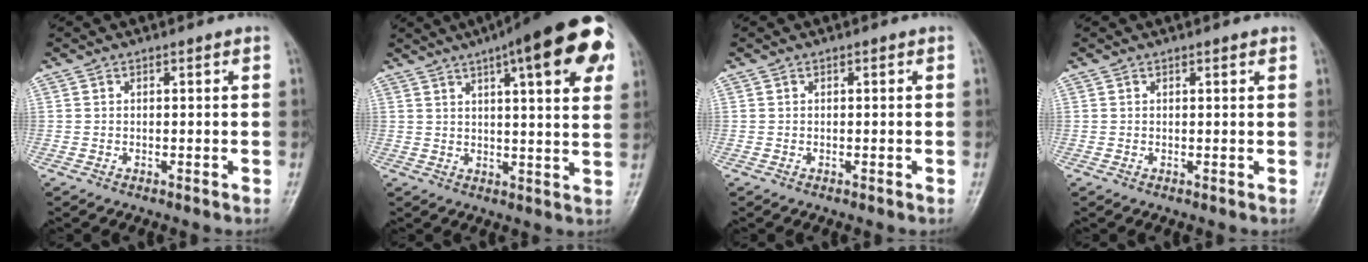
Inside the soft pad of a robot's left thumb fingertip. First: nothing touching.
{"total": 20.2, "force": [9.4, 5.1, 17.2], "torque": [-0.221, -0.002, 0.121]}
{"total": 0.0}
{"total": 0.9, "force": [0.7, 0.2, 0.6], "torque": [-0.007, -0.002, 0.009]}